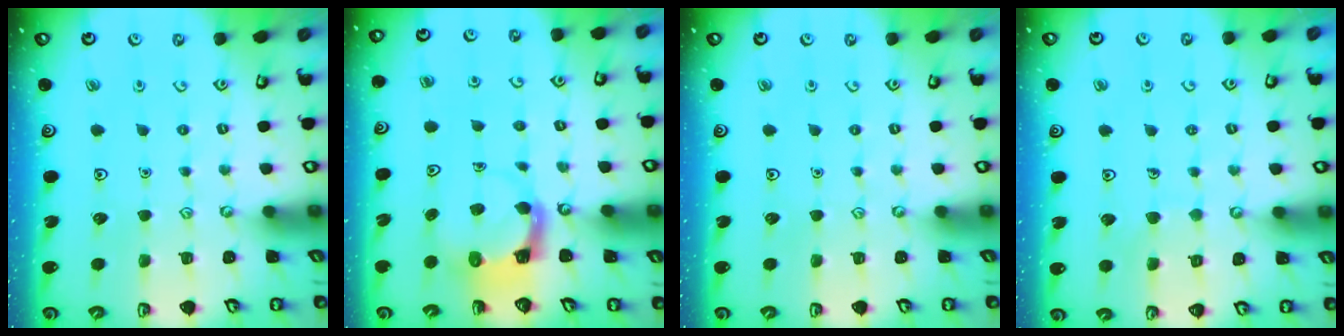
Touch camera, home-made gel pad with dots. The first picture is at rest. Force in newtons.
{"total": 4.0, "press": 4.0, "slide": 0.4}
{"total": 0.0}
{"total": 5.2, "press": 5.2, "slide": 0.3}